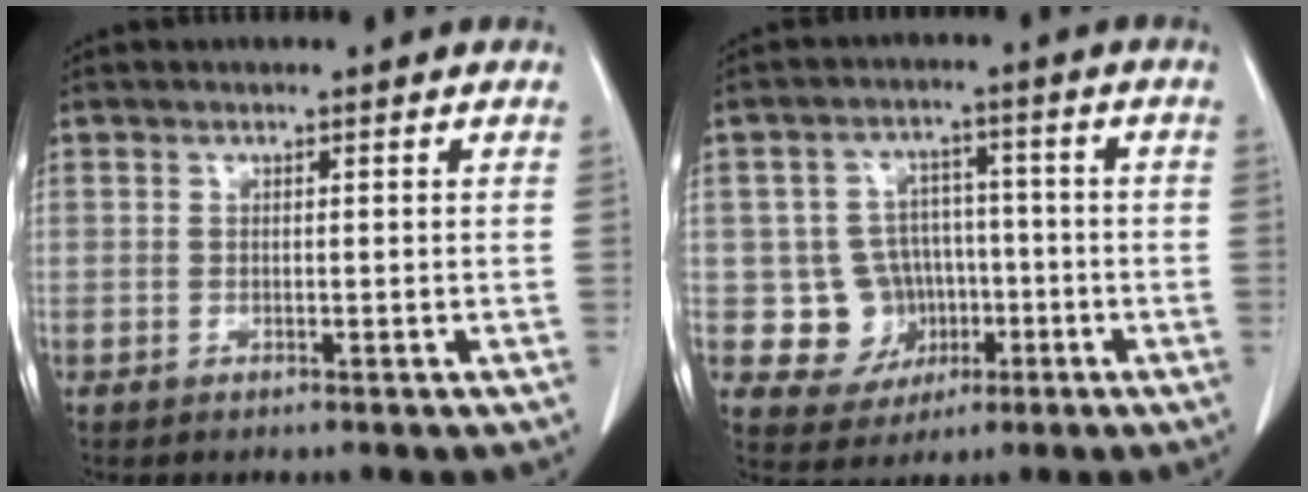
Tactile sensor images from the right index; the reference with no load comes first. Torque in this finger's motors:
{"motor_torque": [-0.27, 0.21, -0.33, -0.15]}